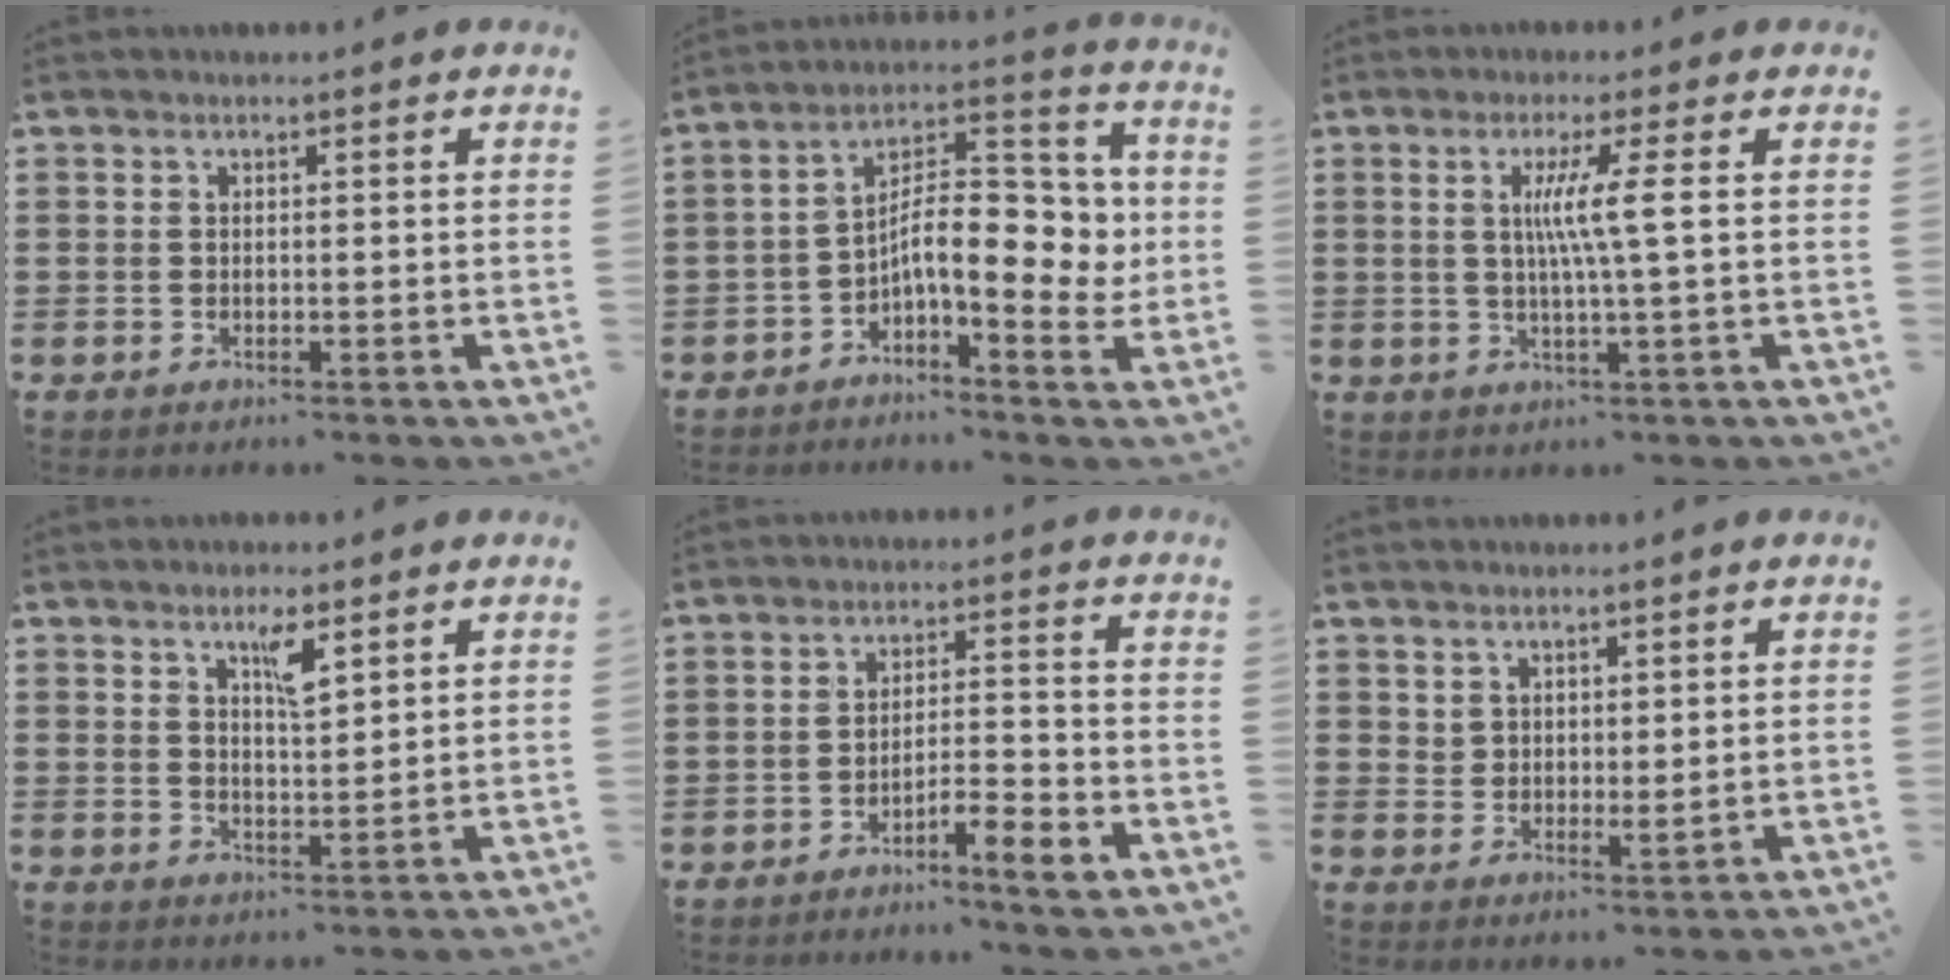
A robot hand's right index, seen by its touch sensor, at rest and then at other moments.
{"total": 10.9, "force": [-0.5, 4.7, 9.8], "torque": [-0.143, -0.011, -0.012]}
{"total": 5.9, "force": [0.7, -0.7, 5.8], "torque": [-0.111, -0.006, 0.005]}
{"total": 4.0, "force": [2.5, 1.0, 3.1], "torque": [-0.050, -0.001, 0.038]}
{"total": 4.9, "force": [-3.8, 0.5, 3.0], "torque": [-0.050, 0.003, -0.069]}
{"total": 2.6, "force": [2.4, 0.9, 0.3], "torque": [-0.011, -0.002, 0.047]}